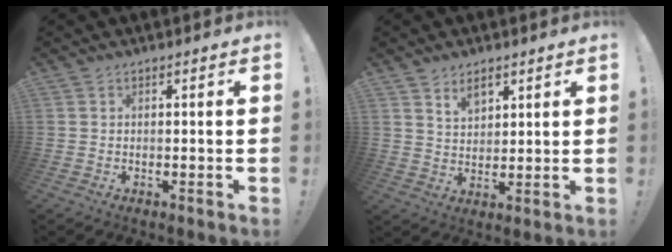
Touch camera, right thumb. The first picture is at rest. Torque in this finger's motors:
{"motor_torque": [-0.43, 0.64, -0.17, 0.09, -0.01]}